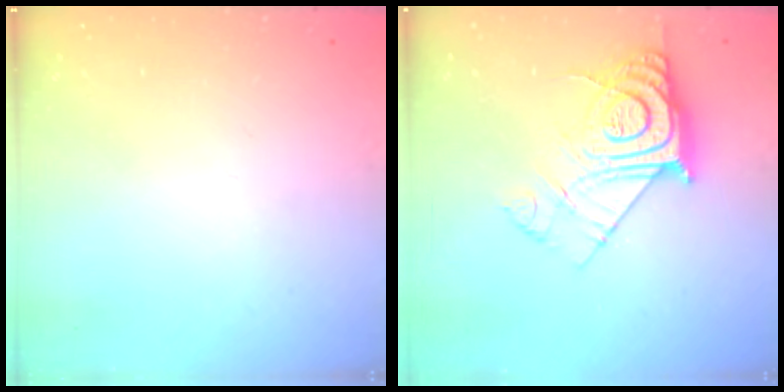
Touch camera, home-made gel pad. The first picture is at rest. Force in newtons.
{"total": 15.3, "press": 15.2, "slide": 1.1}